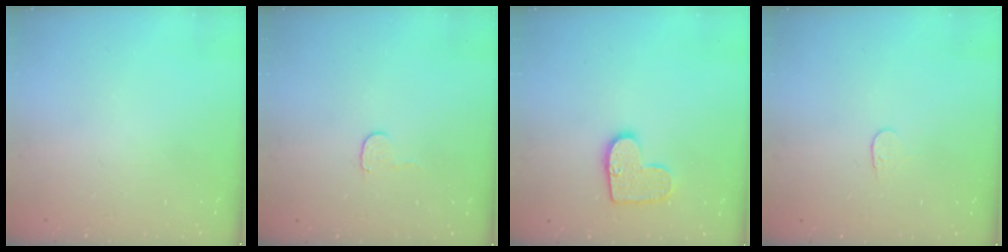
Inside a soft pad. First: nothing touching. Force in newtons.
{"total": 4.0, "press": 4.0, "slide": 0.4}
{"total": 10.7, "press": 10.7, "slide": 0.6}
{"total": 3.7, "press": 3.7, "slide": 0.3}